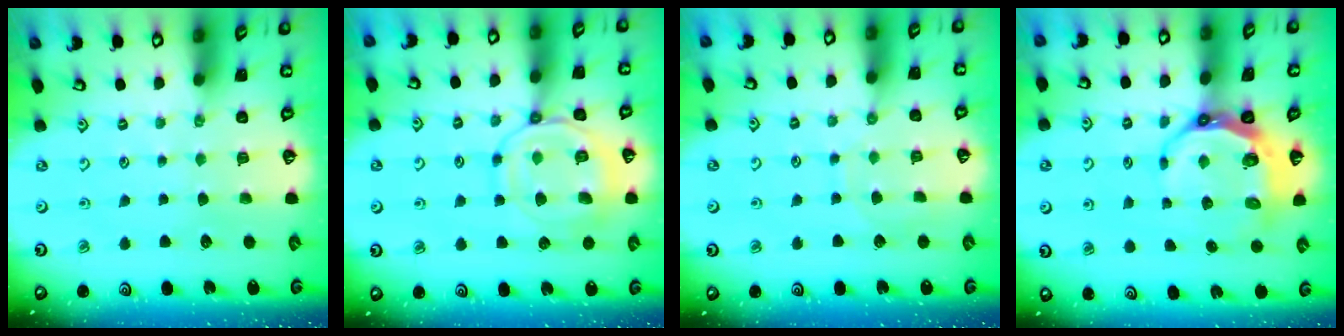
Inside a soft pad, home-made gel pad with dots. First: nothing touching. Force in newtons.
{"total": 12.7, "press": 12.7, "slide": 1.0}
{"total": 5.8, "press": 5.8, "slide": 0.6}
{"total": 8.6, "press": 7.8, "slide": 3.5}